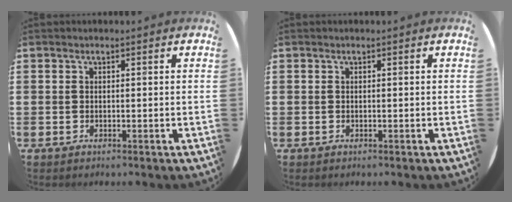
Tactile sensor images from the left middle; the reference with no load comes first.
{"total": 0.0}